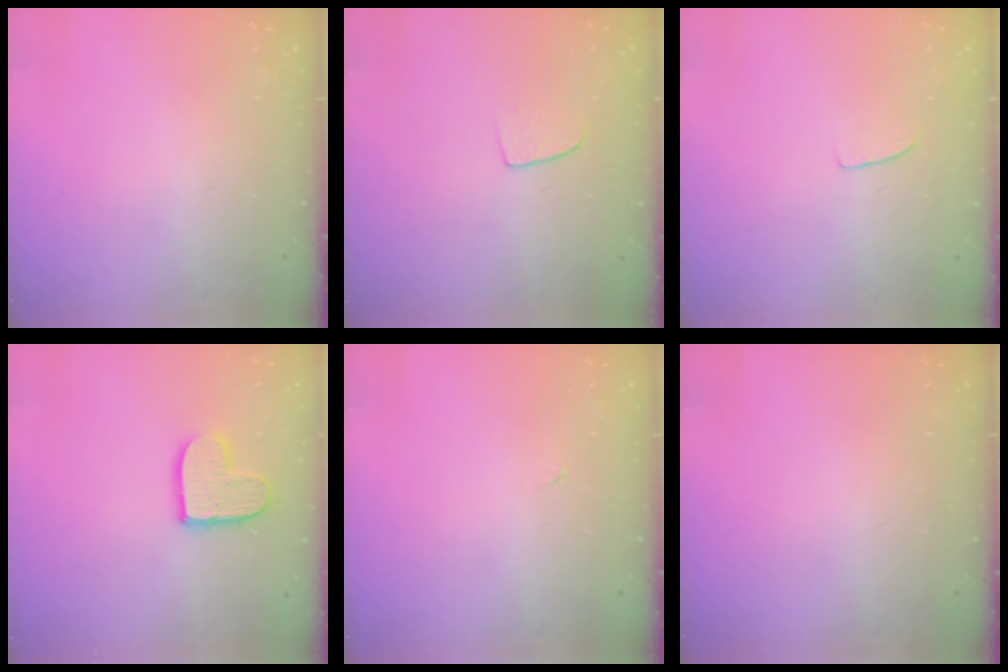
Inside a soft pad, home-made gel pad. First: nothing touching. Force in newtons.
{"total": 5.9, "press": 5.9, "slide": 0.4}
{"total": 2.6, "press": 2.6, "slide": 0.2}
{"total": 10.1, "press": 10.1, "slide": 0.7}
{"total": 0.0}
{"total": 0.0}